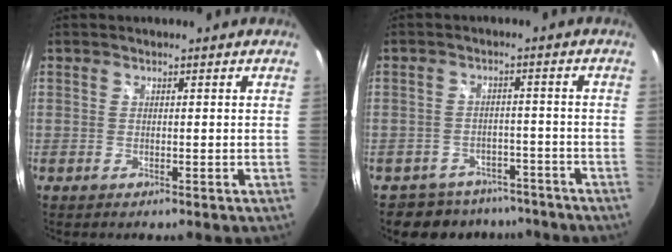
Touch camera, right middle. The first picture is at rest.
{"total": 8.4, "force": [-6.8, 4.7, 1.1], "torque": [-0.026, 0.017, -0.088]}